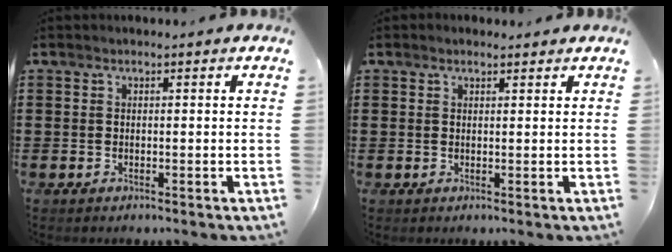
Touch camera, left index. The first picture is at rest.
{"total": 1.0, "force": [0.9, 0.3, 0.2], "torque": [-0.006, 0.002, 0.018]}